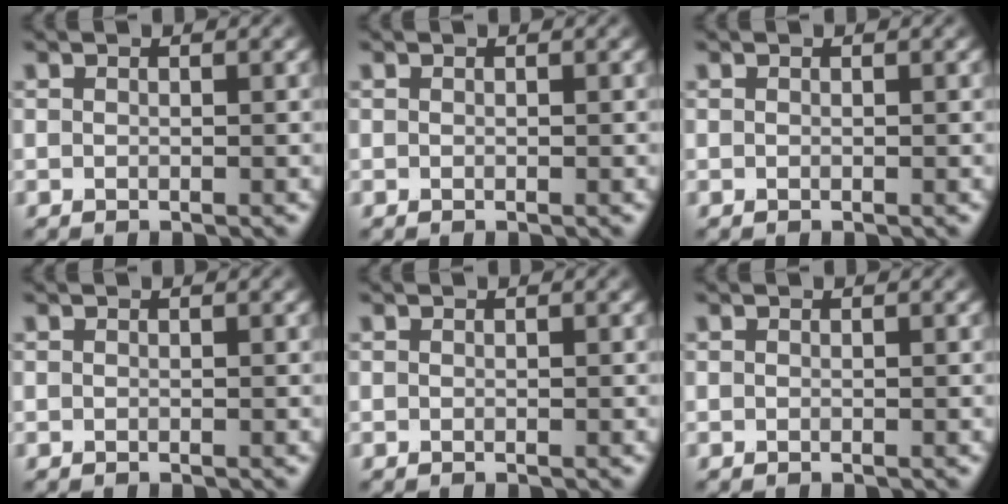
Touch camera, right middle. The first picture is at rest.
{"total": 0.0}
{"total": 0.0}
{"total": 0.0}
{"total": 0.0}
{"total": 0.0}